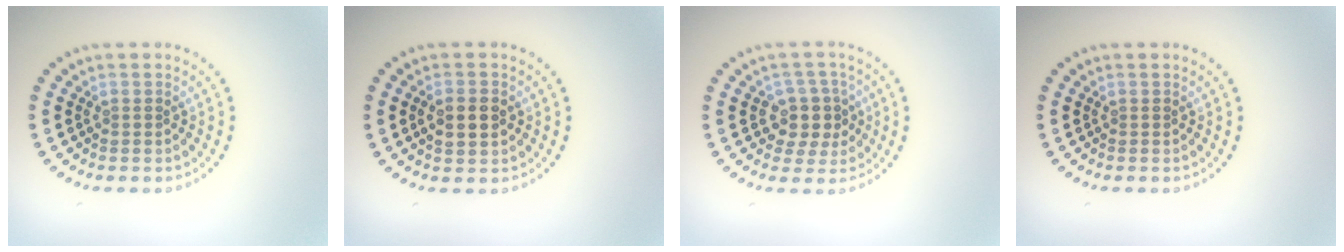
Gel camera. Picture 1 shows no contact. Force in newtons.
{"total": 2.7, "press": 2.7, "slide": 0.3}
{"total": 3.6, "press": 3.2, "slide": 1.6}
{"total": 0.0}